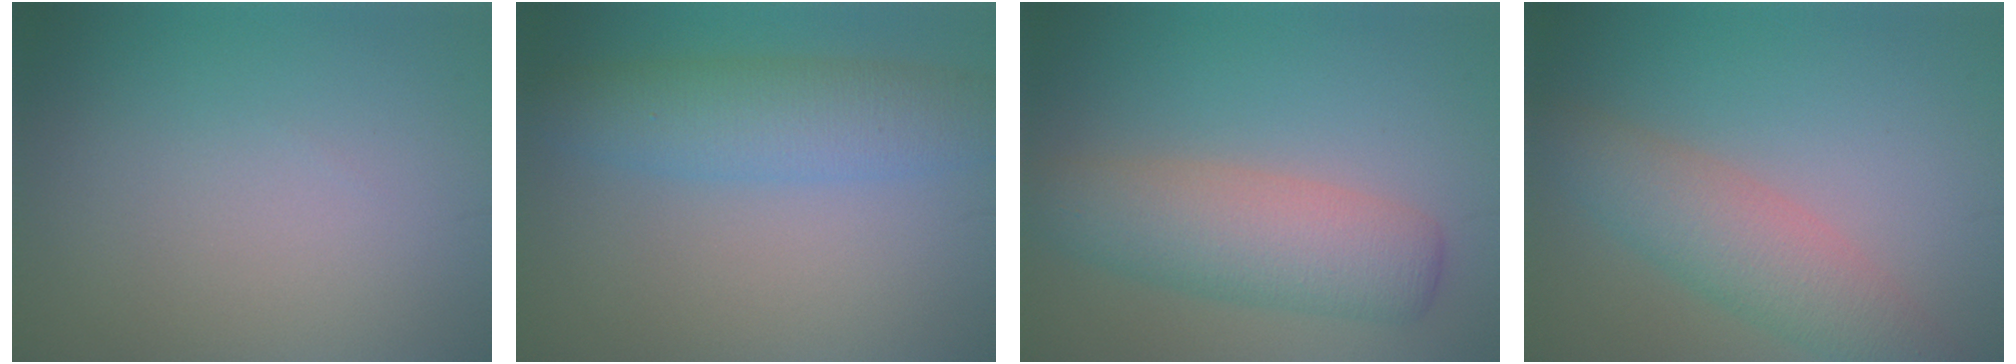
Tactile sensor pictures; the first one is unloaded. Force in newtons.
{"total": 5.4, "press": 5.4, "slide": 0.2}
{"total": 5.8, "press": 5.8, "slide": 0.2}
{"total": 4.7, "press": 4.7, "slide": 0.2}